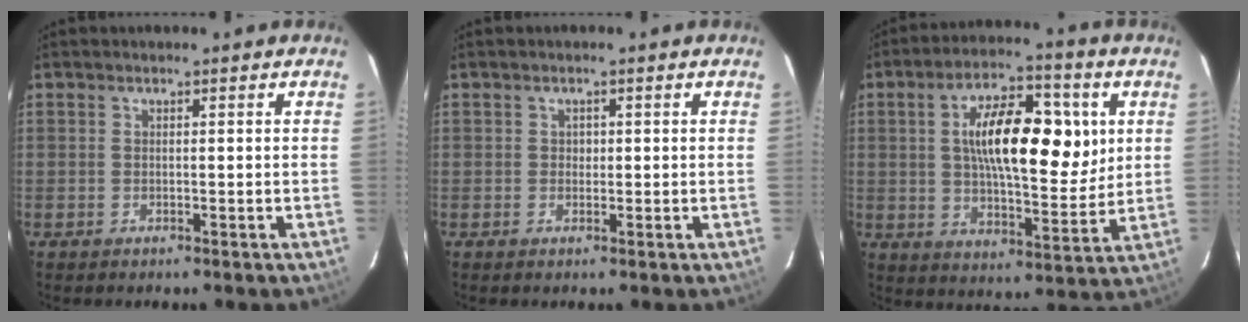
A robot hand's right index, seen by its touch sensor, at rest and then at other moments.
{"total": 1.0, "force": [0.0, 1.0, 0.1], "torque": [0.003, 0.002, 0.000]}
{"total": 17.3, "force": [4.0, 7.1, 15.2], "torque": [-0.248, 0.014, 0.061]}